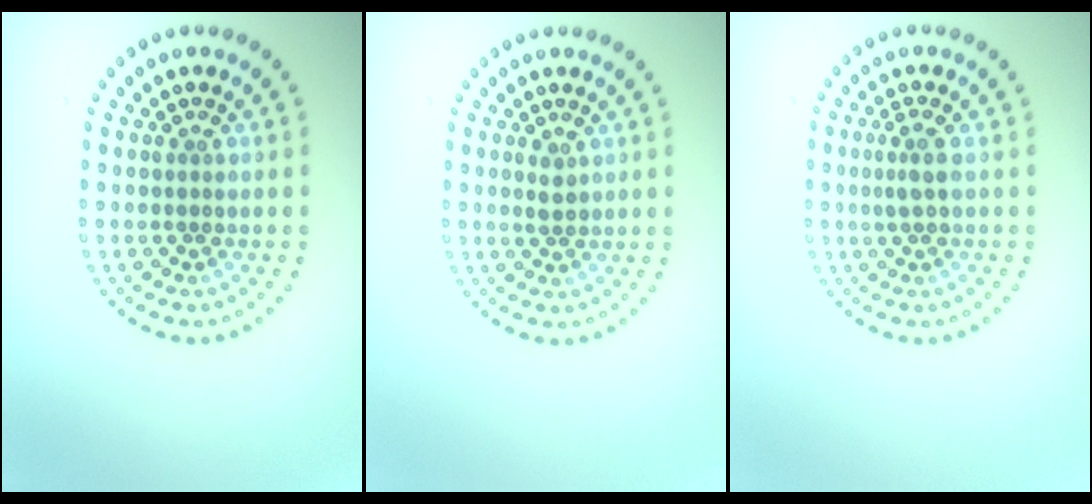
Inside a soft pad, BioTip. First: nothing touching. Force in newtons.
{"total": 1.1, "press": 1.1, "slide": 0.2}
{"total": 1.5, "press": 1.2, "slide": 0.8}